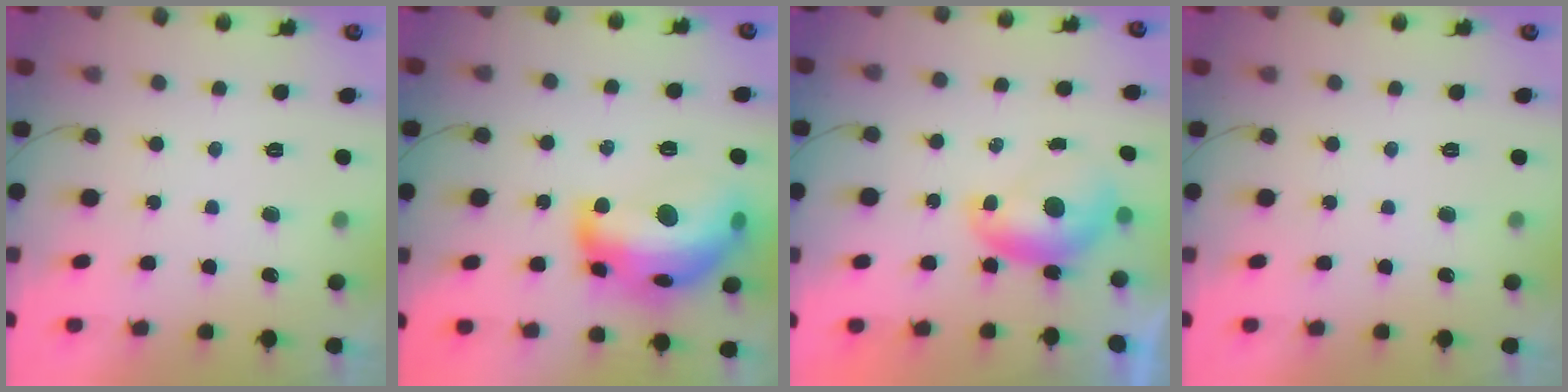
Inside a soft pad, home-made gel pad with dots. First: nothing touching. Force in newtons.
{"total": 23.1, "press": 23.0, "slide": 1.4}
{"total": 7.3, "press": 7.3, "slide": 0.1}
{"total": 0.0}